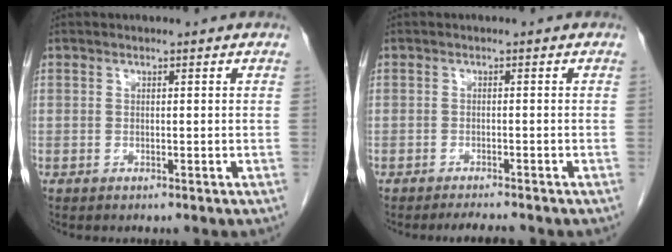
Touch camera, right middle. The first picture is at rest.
{"total": 2.6, "force": [-2.4, -0.2, 0.9], "torque": [-0.019, -0.011, -0.035]}